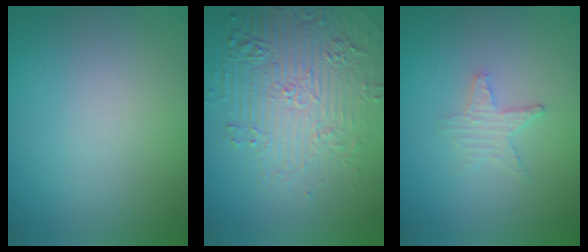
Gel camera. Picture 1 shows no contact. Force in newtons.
{"total": 7.3, "press": 5.4, "slide": 4.8}
{"total": 1.7, "press": 1.6, "slide": 0.4}